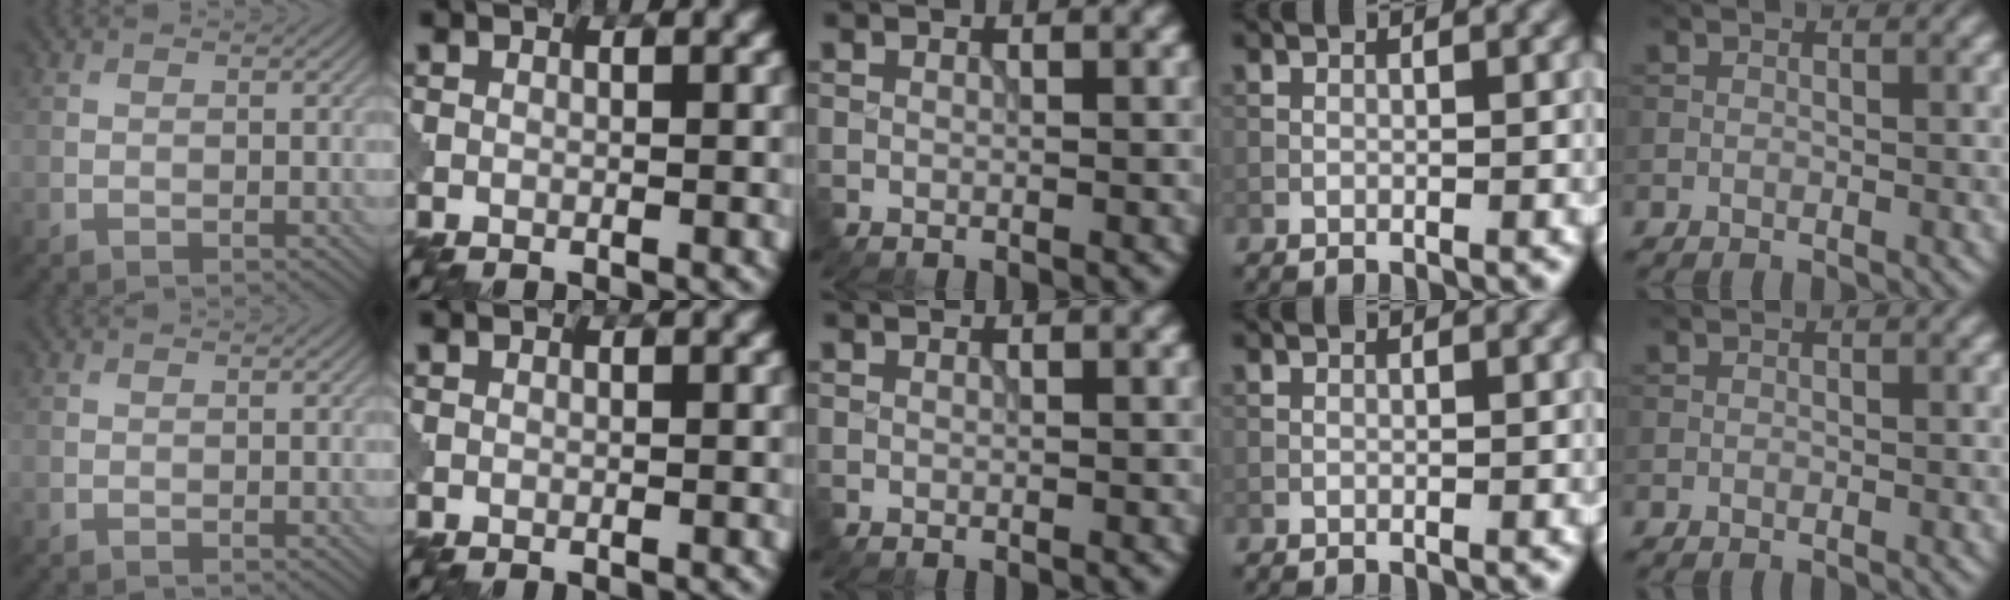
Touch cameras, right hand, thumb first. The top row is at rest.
{}